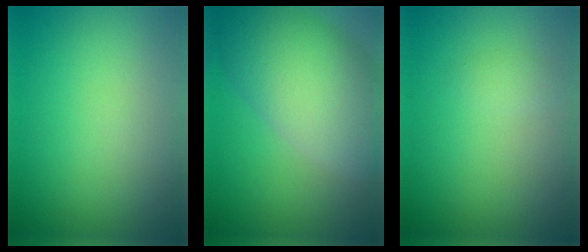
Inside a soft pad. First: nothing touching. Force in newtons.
{"total": 9.8, "press": 9.8, "slide": 0.3}
{"total": 0.8, "press": 0.8, "slide": 0.0}